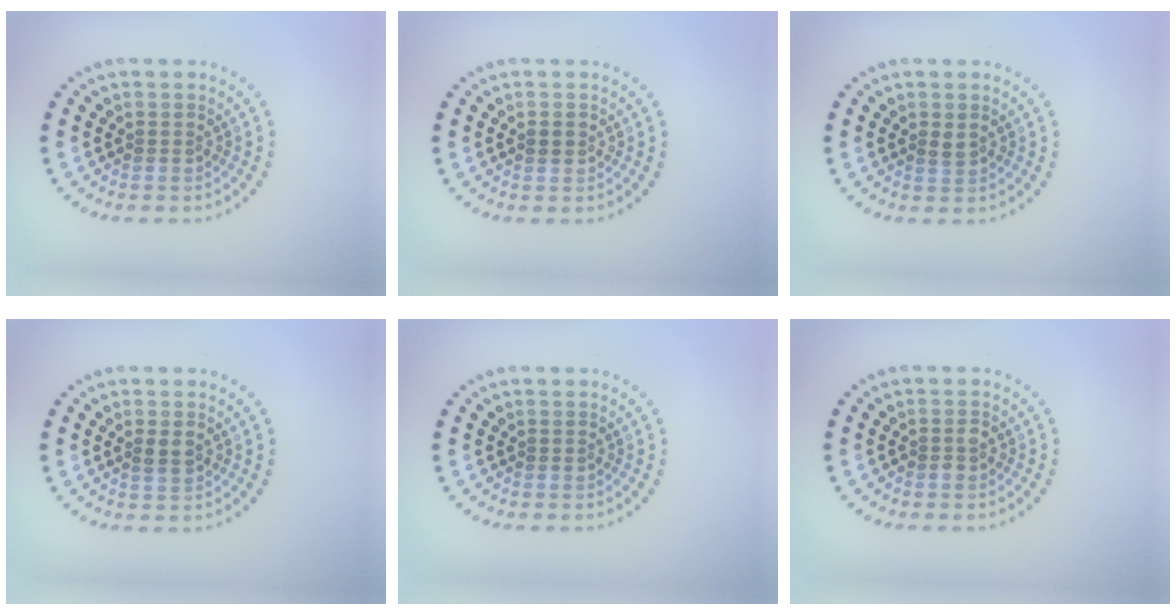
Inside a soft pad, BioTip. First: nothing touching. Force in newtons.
{"total": 1.2, "press": 1.2, "slide": 0.1}
{"total": 0.8, "press": 0.7, "slide": 0.2}
{"total": 1.3, "press": 1.2, "slide": 0.4}
{"total": 0.0}
{"total": 1.1, "press": 1.1, "slide": 0.4}